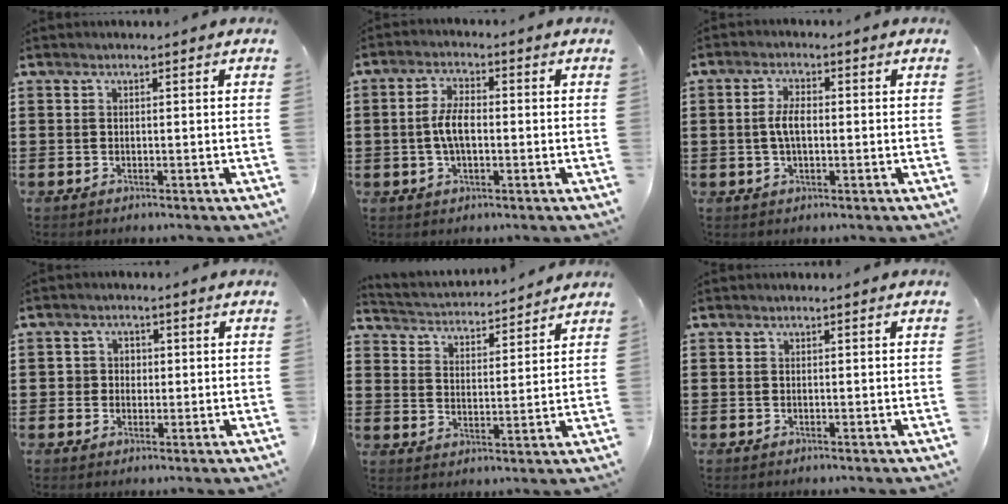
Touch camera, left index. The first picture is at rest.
{"total": 5.2, "force": [-0.5, 2.2, 4.7], "torque": [-0.107, -0.001, -0.015]}
{"total": 4.0, "force": [0.0, 1.7, 3.6], "torque": [-0.084, -0.001, -0.007]}
{"total": 2.2, "force": [0.1, 2.1, 0.5], "torque": [-0.020, 0.009, -0.003]}
{"total": 3.0, "force": [2.9, 0.0, -0.2], "torque": [-0.017, -0.026, 0.045]}
{"total": 0.0}